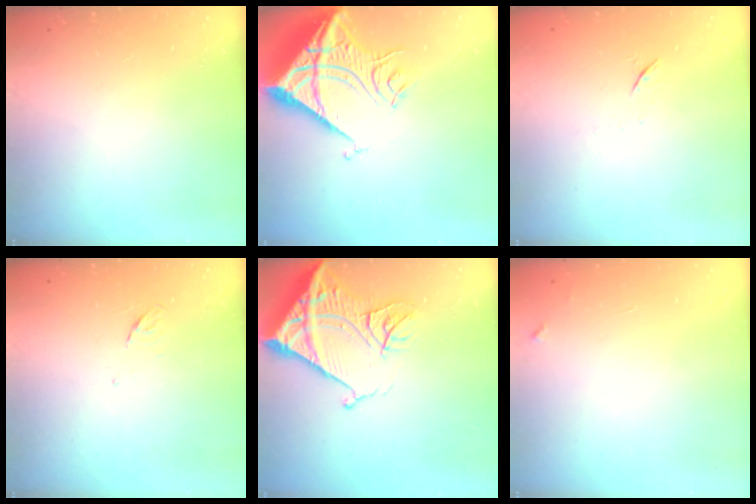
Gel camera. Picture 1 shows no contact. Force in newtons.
{"total": 18.3, "press": 18.1, "slide": 2.4}
{"total": 5.0, "press": 4.8, "slide": 1.4}
{"total": 3.5, "press": 3.4, "slide": 0.8}
{"total": 17.6, "press": 17.4, "slide": 2.1}
{"total": 3.3, "press": 3.3, "slide": 0.4}